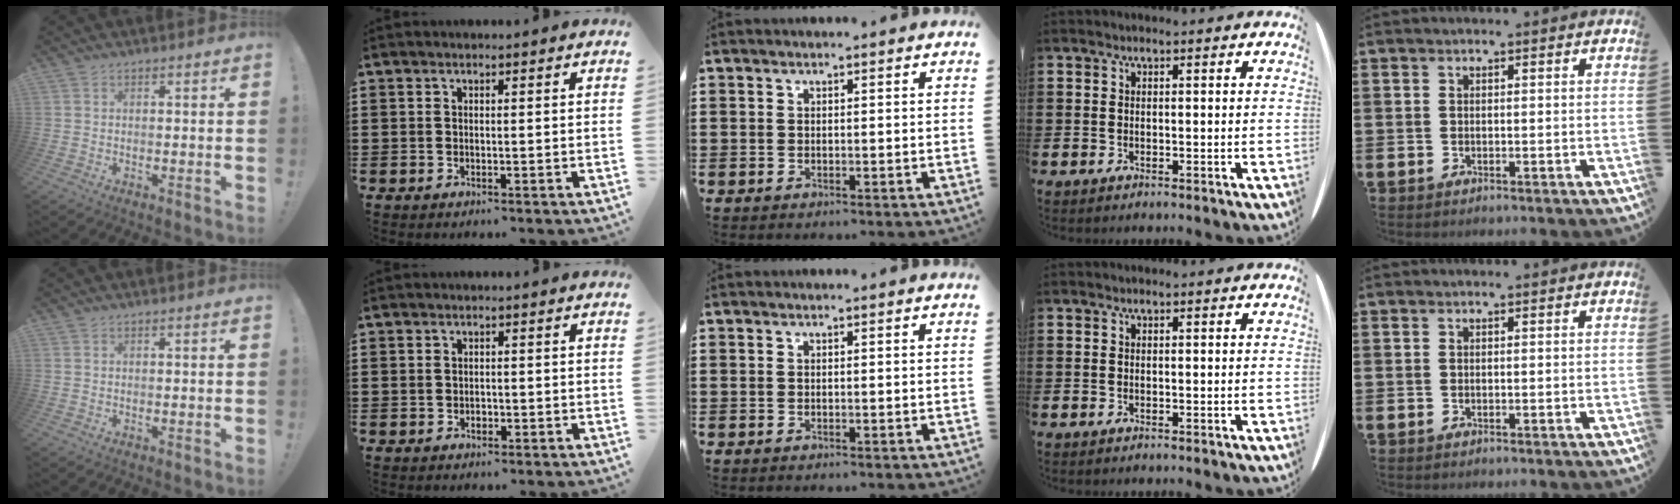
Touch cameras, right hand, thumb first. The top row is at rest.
{"index": {"total": 0.8, "force": [-0.2, 0.6, 0.4], "torque": [-0.010, 0.002, -0.004]}}